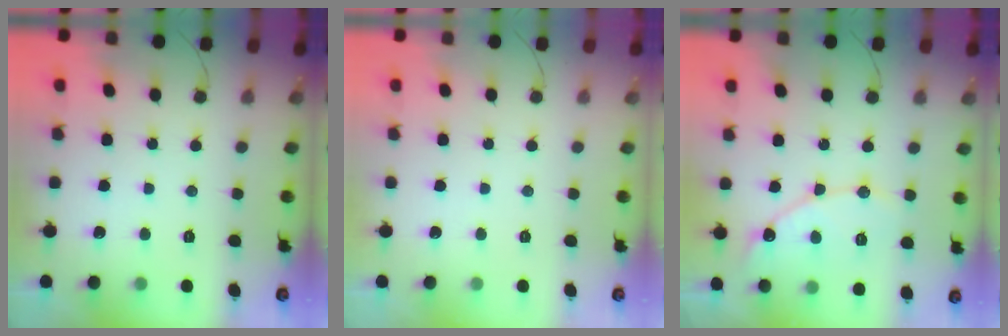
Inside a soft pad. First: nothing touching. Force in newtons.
{"total": 0.0}
{"total": 9.7, "press": 9.6, "slide": 0.9}